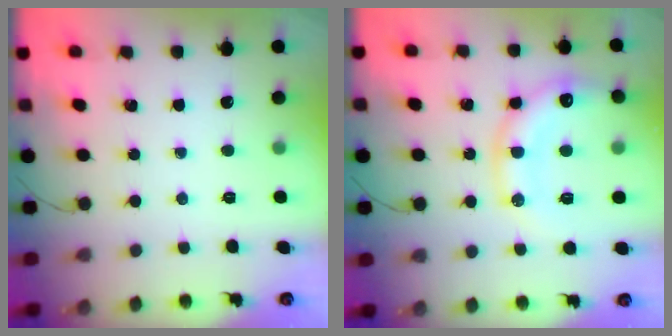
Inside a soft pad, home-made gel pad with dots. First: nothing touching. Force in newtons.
{"total": 15.5, "press": 15.3, "slide": 2.3}